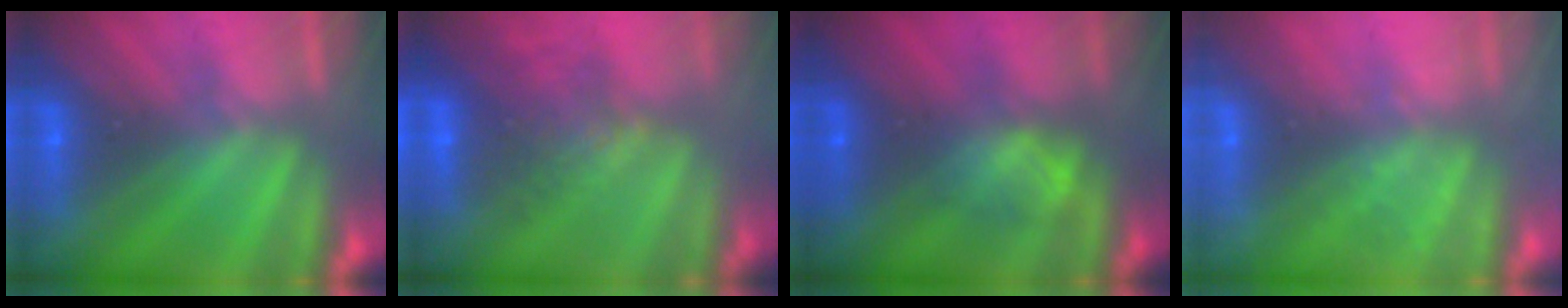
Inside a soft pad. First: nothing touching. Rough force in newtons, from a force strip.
{"total": 7.3}
{"total": 2.3}
{"total": 2.3}